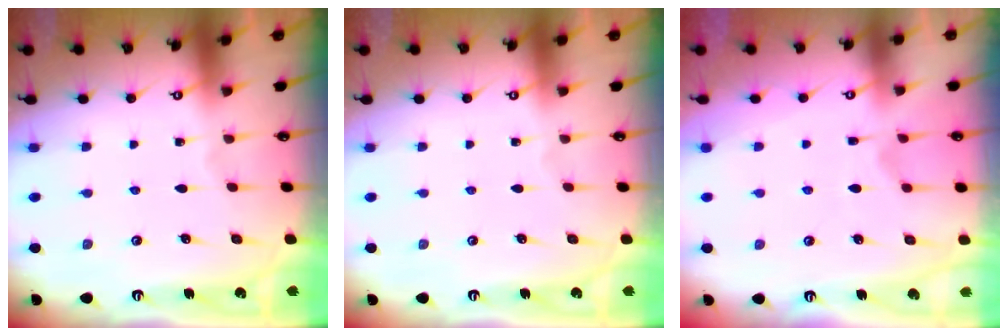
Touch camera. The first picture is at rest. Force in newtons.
{"total": 0.0}
{"total": 4.8, "press": 4.6, "slide": 1.3}